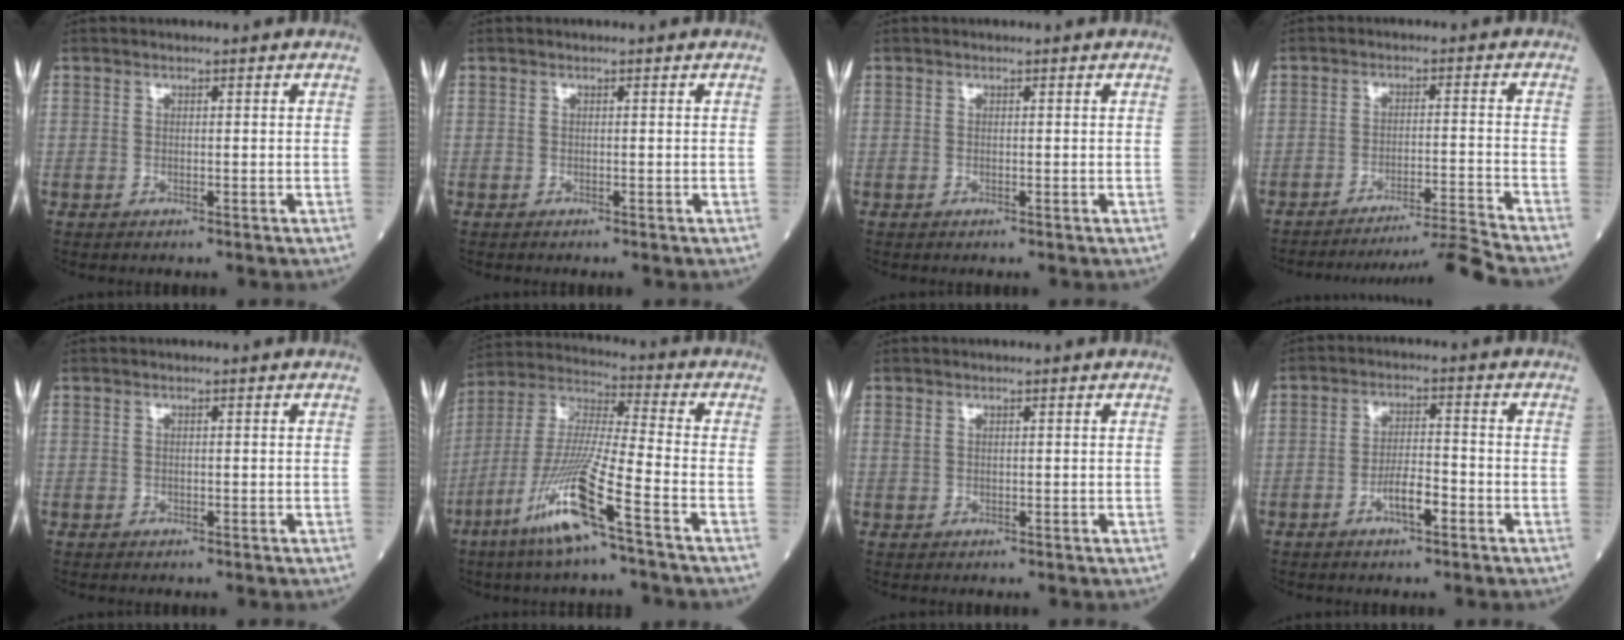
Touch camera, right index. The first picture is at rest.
{"total": 0.0}
{"total": 0.0}
{"total": 10.5, "force": [-9.3, -4.8, 0.5], "torque": [0.000, -0.004, -0.146]}
{"total": 0.0}
{"total": 13.9, "force": [-7.2, -0.4, 11.9], "torque": [-0.251, -0.020, -0.144]}
{"total": 0.6, "force": [0.4, 0.3, 0.3], "torque": [-0.009, 0.007, 0.012]}
{"total": 4.4, "force": [-2.2, 1.1, 3.6], "torque": [-0.065, 0.005, -0.041]}